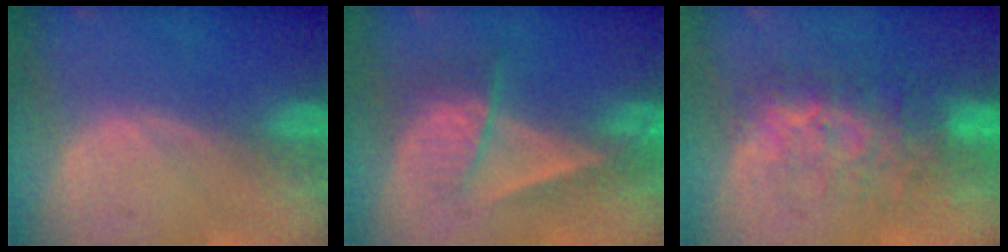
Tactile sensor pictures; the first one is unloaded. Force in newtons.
{"total": 7.1, "press": 6.1, "slide": 3.7}
{"total": 8.2, "press": 8.0, "slide": 1.8}